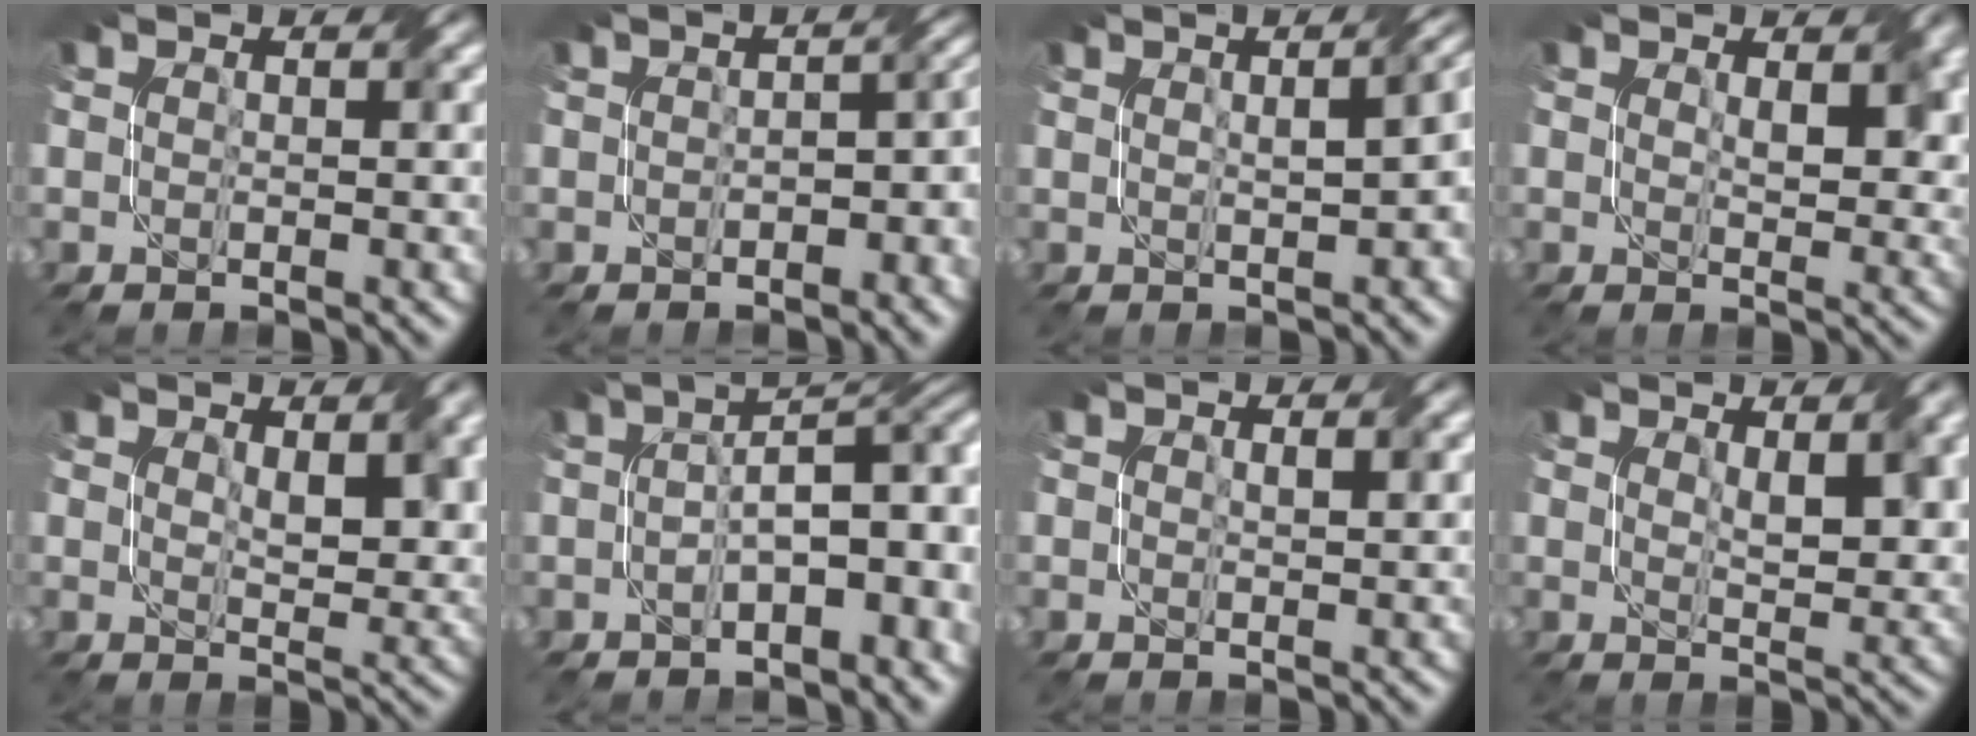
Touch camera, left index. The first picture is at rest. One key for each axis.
{"total": 4.3, "fx": -1.7, "fy": 2.6, "fz": 3.0, "tx": -0.014, "ty": 0.001, "tz": -0.014}
{"total": 6.0, "fx": 0.8, "fy": 2.7, "fz": 5.3, "tx": -0.046, "ty": 0.016, "tz": 0.023}
{"total": 3.7, "fx": 1.4, "fy": 1.8, "fz": 3.0, "tx": -0.041, "ty": -0.001, "tz": 0.034}
{"total": 4.0, "fx": 2.0, "fy": 1.6, "fz": 3.1, "tx": -0.048, "ty": 0.001, "tz": 0.044}
{"total": 7.2, "fx": -0.3, "fy": 3.2, "fz": 6.5, "tx": -0.089, "ty": 0.017, "tz": -0.001}
{"total": 0.7, "fx": 0.5, "fy": 0.4, "fz": 0.4, "tx": -0.002, "ty": 0.004, "tz": 0.015}
{"total": 3.7, "fx": 1.8, "fy": 1.1, "fz": 3.0, "tx": -0.049, "ty": 0.000, "tz": 0.041}